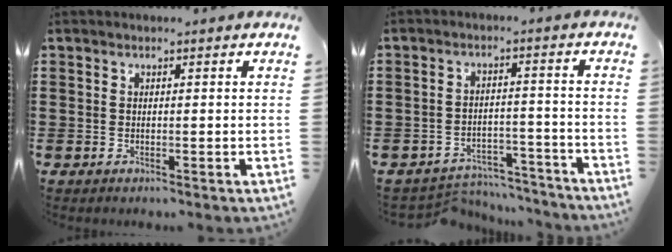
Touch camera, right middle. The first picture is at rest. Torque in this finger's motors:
{"motor_torque": [1.11, 0.67, 0.00, 0.00]}